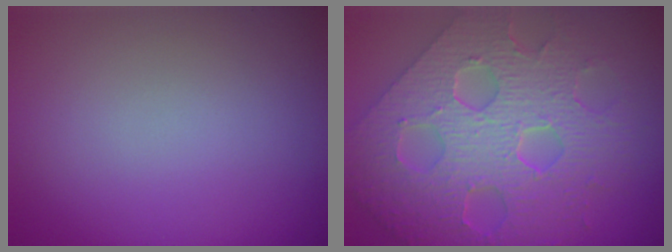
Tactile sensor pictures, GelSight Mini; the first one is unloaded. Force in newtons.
{"total": 8.8, "press": 6.8, "slide": 5.6}